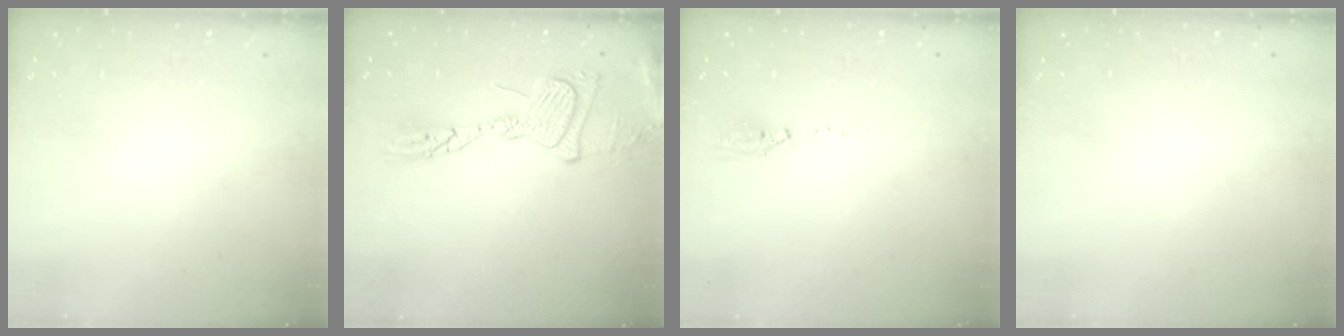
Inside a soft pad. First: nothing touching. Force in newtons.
{"total": 17.1, "press": 17.1, "slide": 1.5}
{"total": 4.2, "press": 2.6, "slide": 3.3}
{"total": 0.0}